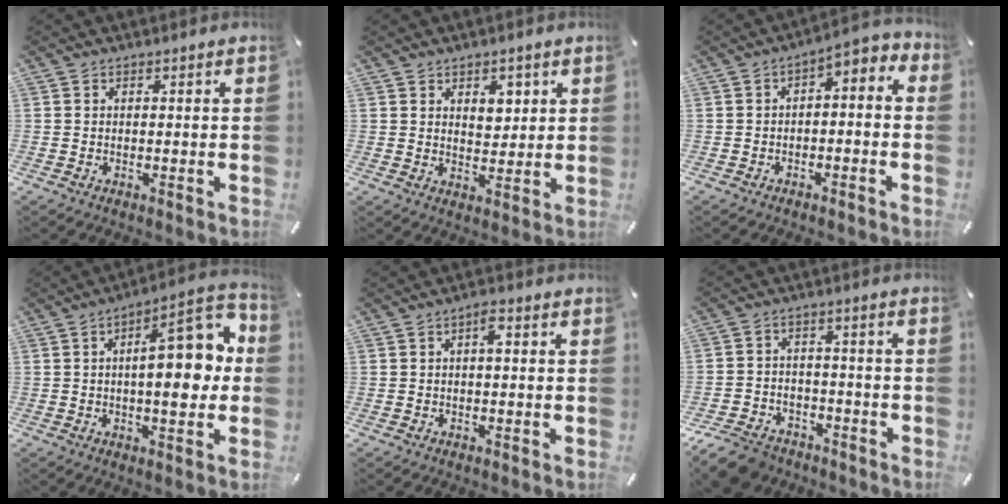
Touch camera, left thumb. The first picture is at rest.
{"total": 4.5, "force": [2.3, 3.4, 1.9], "torque": [-0.015, -0.008, 0.036]}
{"total": 3.5, "force": [-2.0, 1.9, 2.2], "torque": [-0.041, 0.008, -0.044]}
{"total": 15.4, "force": [1.5, 6.7, 13.9], "torque": [-0.172, -0.012, 0.019]}
{"total": 2.7, "force": [0.2, 1.0, 2.5], "torque": [-0.043, 0.008, -0.002]}
{"total": 8.9, "force": [-6.8, 4.7, 3.2], "torque": [-0.055, 0.039, -0.127]}